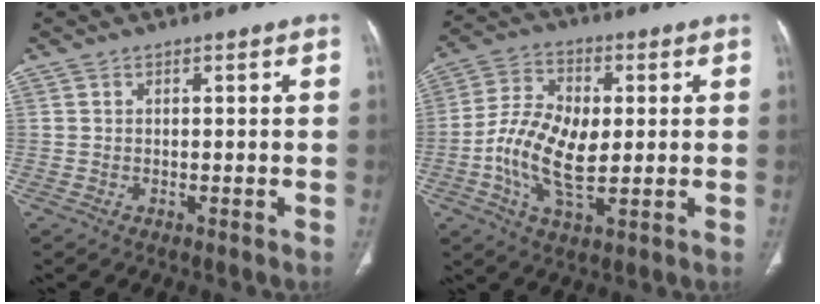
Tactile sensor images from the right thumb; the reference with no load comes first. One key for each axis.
{"total": 13.1, "fx": -0.7, "fy": 7.0, "fz": 11.1, "tx": -0.207, "ty": 0.004, "tz": -0.015}